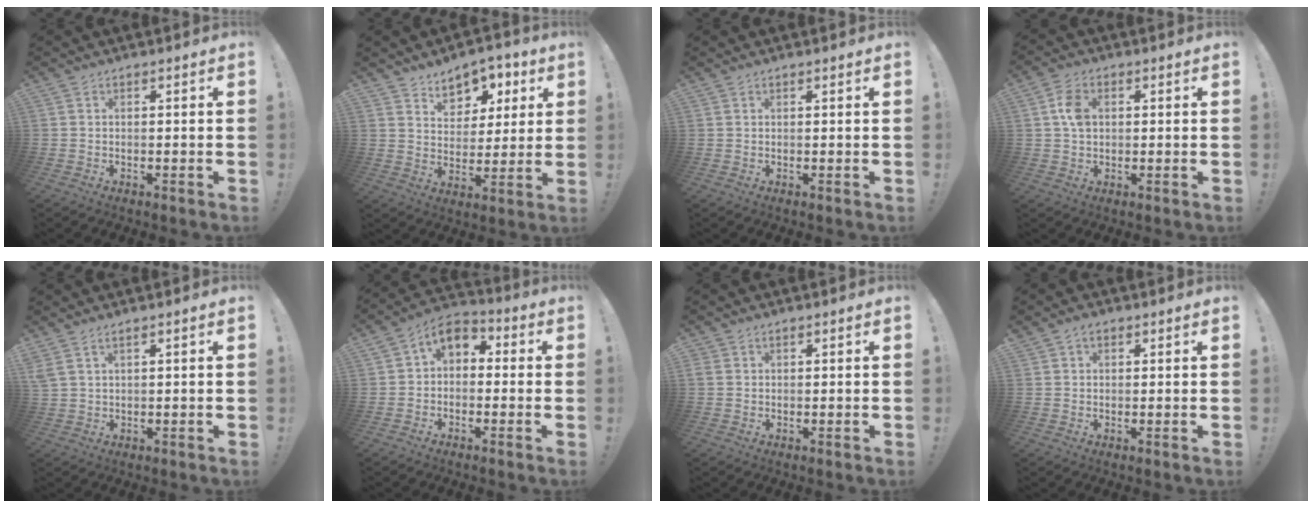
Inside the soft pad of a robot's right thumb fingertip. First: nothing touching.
{"total": 8.5, "force": [5.4, 6.1, 2.3], "torque": [-0.025, -0.042, 0.105]}
{"total": 0.7, "force": [0.6, 0.3, 0.0], "torque": [0.004, -0.003, 0.011]}
{"total": 6.3, "force": [1.2, 4.3, 4.4], "torque": [-0.070, 0.000, 0.020]}
{"total": 3.2, "force": [2.1, 0.7, 2.3], "torque": [-0.045, -0.007, 0.041]}
{"total": 6.2, "force": [0.3, 4.9, 3.8], "torque": [-0.064, 0.007, 0.010]}
{"total": 1.3, "force": [0.8, 1.0, 0.4], "torque": [-0.008, 0.001, 0.015]}
{"total": 2.0, "force": [1.2, 1.3, 0.9], "torque": [-0.013, -0.001, 0.021]}